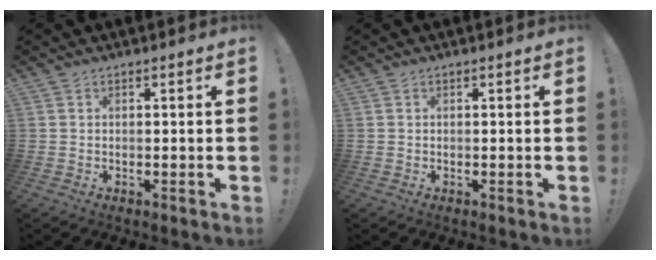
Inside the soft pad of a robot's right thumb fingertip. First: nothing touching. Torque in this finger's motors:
{"motor_torque": [0.00, 0.00, 0.00, 0.00, 0.00]}